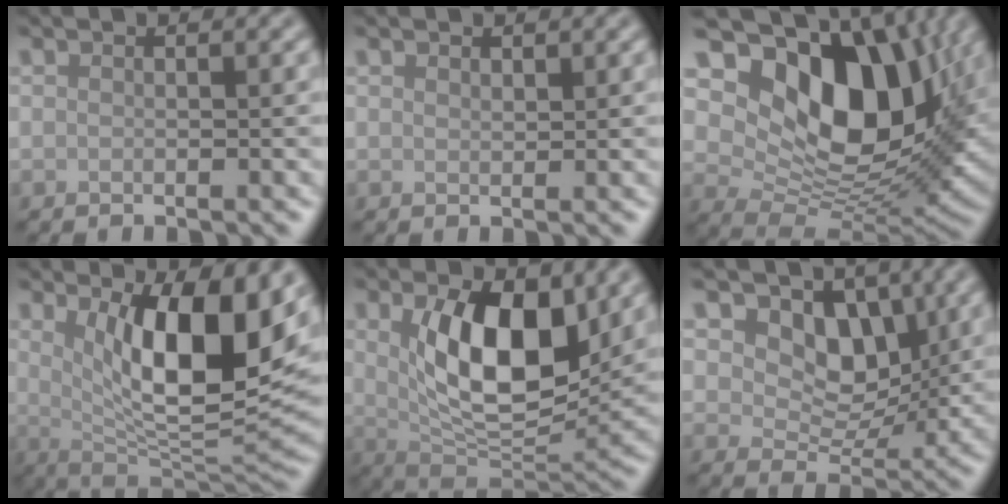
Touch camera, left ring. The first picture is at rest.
{"total": 0.7, "force": [0.6, 0.3, 0.1], "torque": [-0.002, -0.002, 0.013]}
{"total": 13.2, "force": [3.7, 8.1, 9.7], "torque": [-0.151, -0.014, 0.073]}
{"total": 11.7, "force": [3.0, 3.9, 10.6], "torque": [-0.152, -0.009, 0.053]}
{"total": 9.7, "force": [2.3, 4.7, 8.2], "torque": [-0.136, -0.013, 0.043]}
{"total": 5.9, "force": [2.3, 4.2, 3.5], "torque": [-0.051, -0.014, 0.028]}